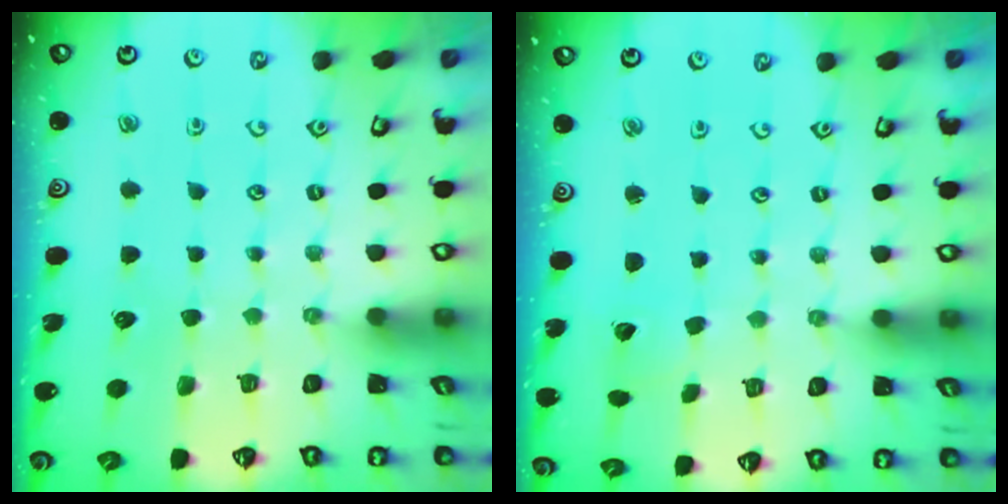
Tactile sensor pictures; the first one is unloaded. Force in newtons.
{"total": 2.3, "press": 2.3, "slide": 0.2}